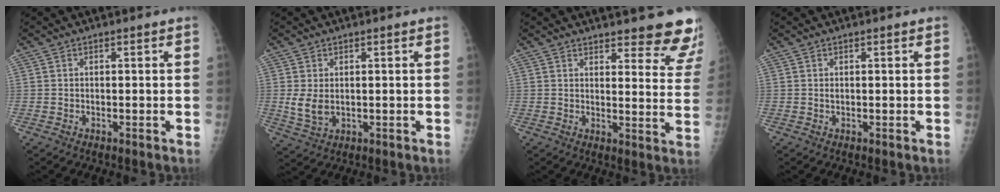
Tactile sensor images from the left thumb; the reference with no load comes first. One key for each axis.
{"total": 4.4, "fx": 0.4, "fy": 2.7, "fz": 3.4, "tx": -0.065, "ty": -0.006, "tz": 0.017}
{"total": 13.7, "fx": 12.1, "fy": 3.1, "fz": 5.8, "tx": -0.026, "ty": -0.082, "tz": 0.124}
{"total": 0.7, "fx": 0.3, "fy": 0.2, "fz": 0.7, "tx": -0.016, "ty": 0.004, "tz": 0.009}